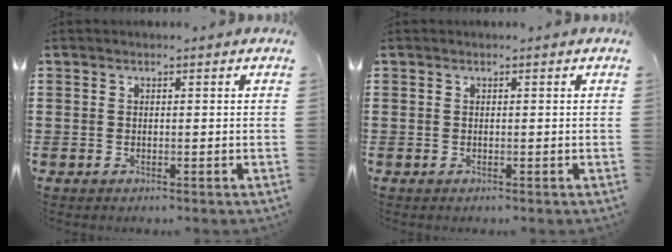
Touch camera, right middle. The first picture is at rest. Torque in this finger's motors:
{"motor_torque": [0.03, -0.01, 0.02, -0.01]}